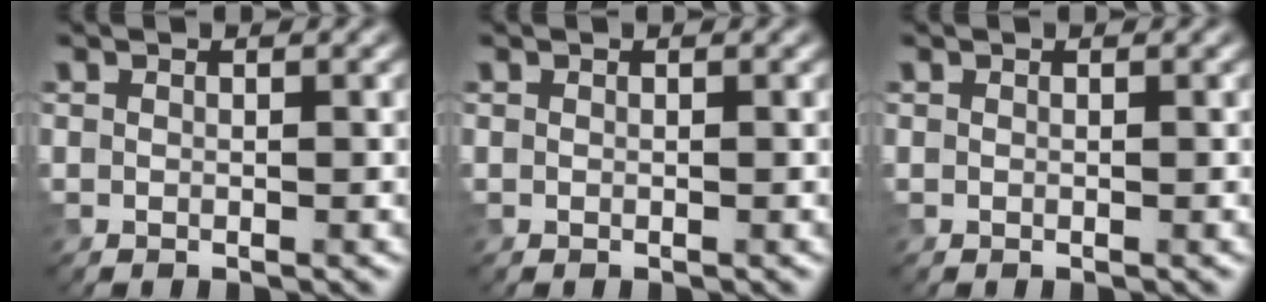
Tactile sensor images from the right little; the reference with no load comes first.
{"total": 0.0}
{"total": 0.0}